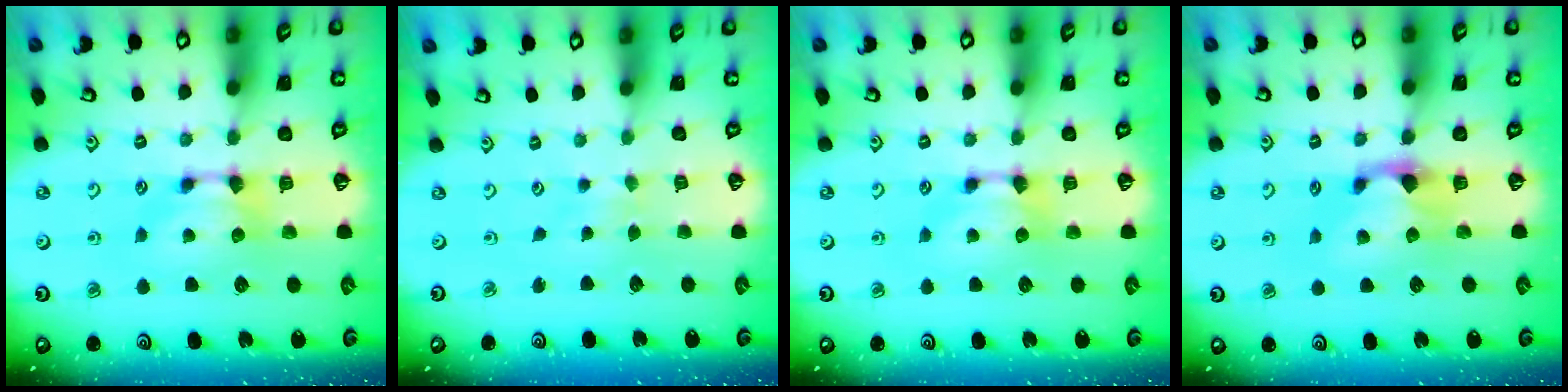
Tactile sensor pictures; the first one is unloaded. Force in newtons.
{"total": 2.6, "press": 2.6, "slide": 0.0}
{"total": 0.0}
{"total": 1.3, "press": 0.6, "slide": 1.2}